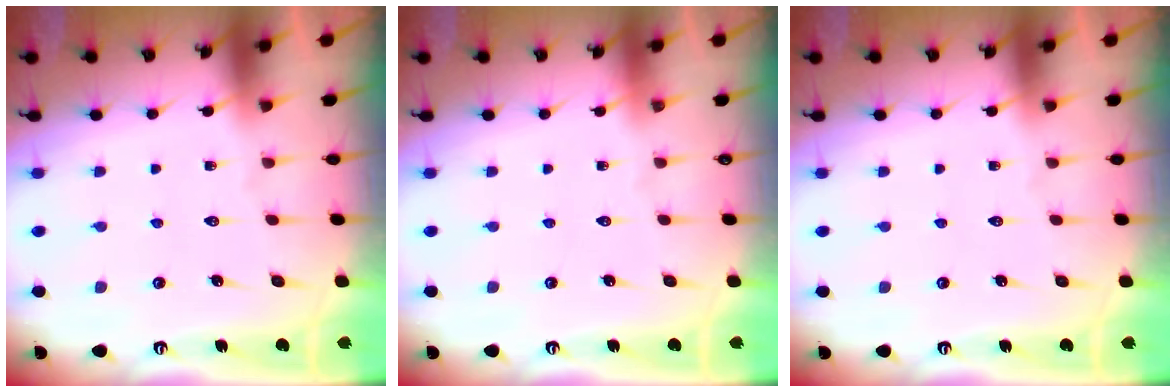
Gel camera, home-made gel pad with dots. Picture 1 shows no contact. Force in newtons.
{"total": 0.0}
{"total": 0.0}